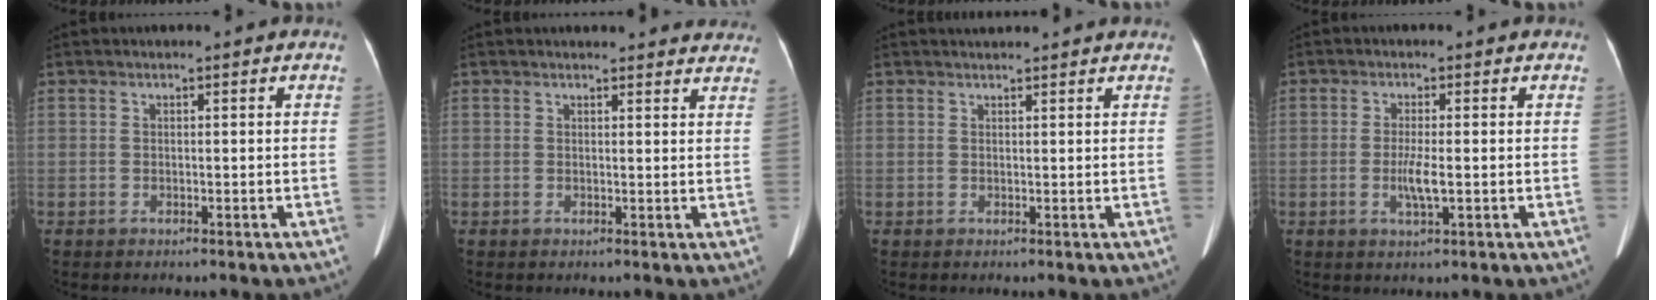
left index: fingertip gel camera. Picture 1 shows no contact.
{"total": 11.2, "force": [10.7, 2.5, 2.2], "torque": [0.005, -0.004, 0.095]}
{"total": 3.8, "force": [3.7, 0.3, 0.9], "torque": [-0.015, 0.028, 0.045]}
{"total": 3.3, "force": [-0.5, 0.2, 3.2], "torque": [-0.068, -0.006, -0.009]}